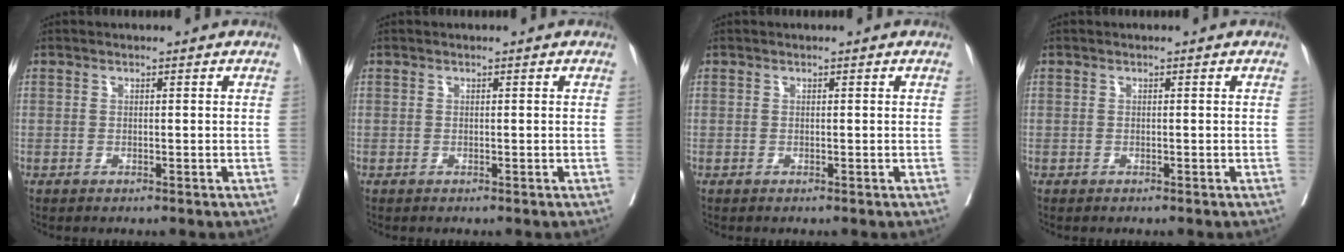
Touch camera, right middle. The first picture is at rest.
{"total": 0.0}
{"total": 0.0}
{"total": 0.0}